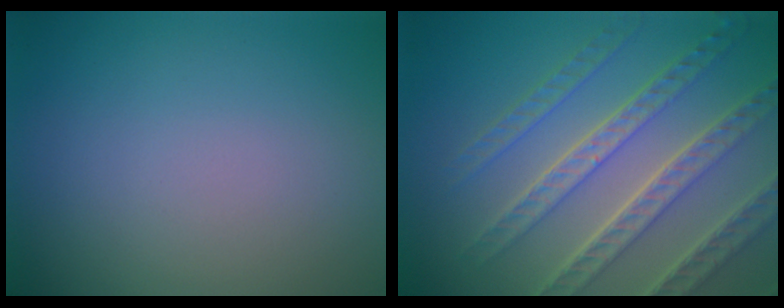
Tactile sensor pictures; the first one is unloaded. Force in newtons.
{"total": 7.9, "press": 5.5, "slide": 5.7}